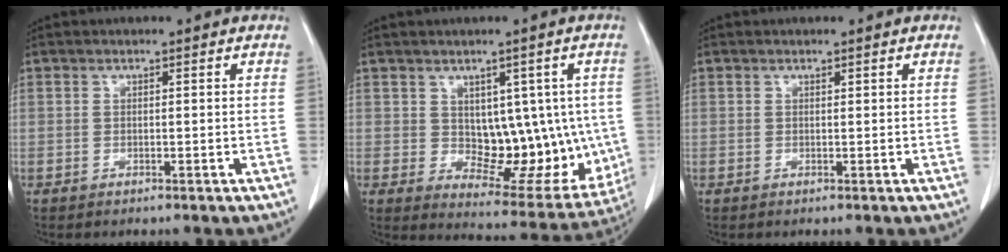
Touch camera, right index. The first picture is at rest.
{"total": 13.6, "force": [0.1, 7.2, 11.5], "torque": [-0.125, 0.005, 0.026]}
{"total": 0.0}